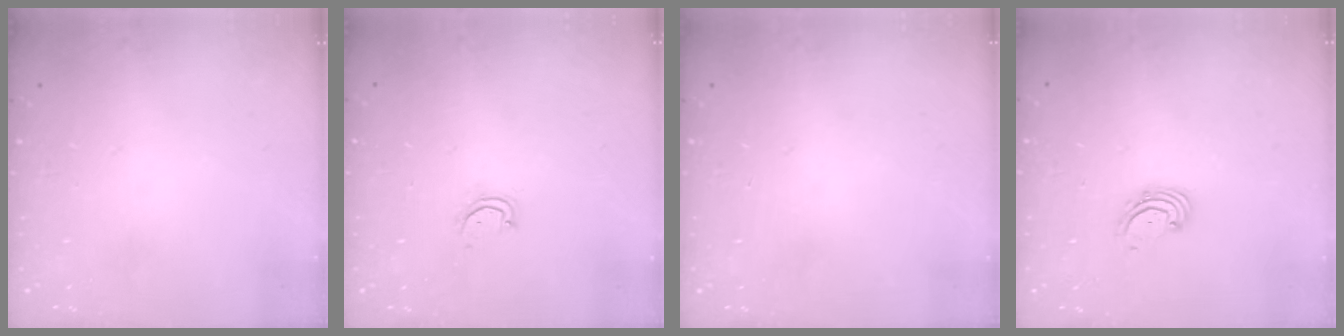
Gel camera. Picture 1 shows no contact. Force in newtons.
{"total": 2.9, "press": 2.9, "slide": 0.3}
{"total": 0.0}
{"total": 2.2, "press": 2.1, "slide": 0.7}